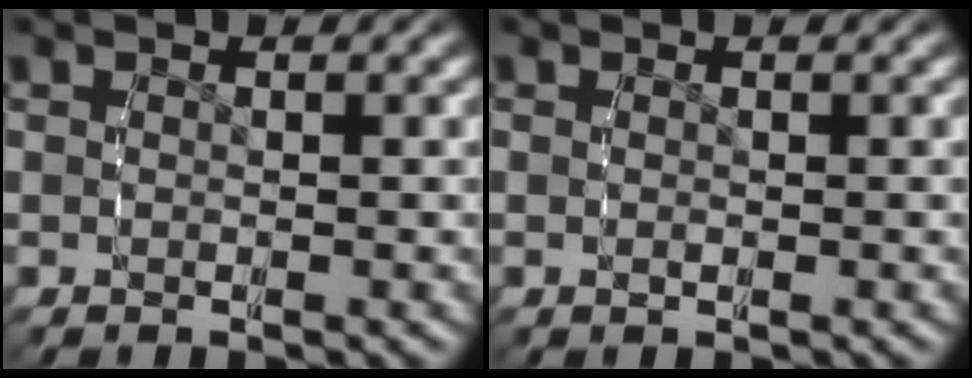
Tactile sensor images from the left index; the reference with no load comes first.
{"total": 0.0}